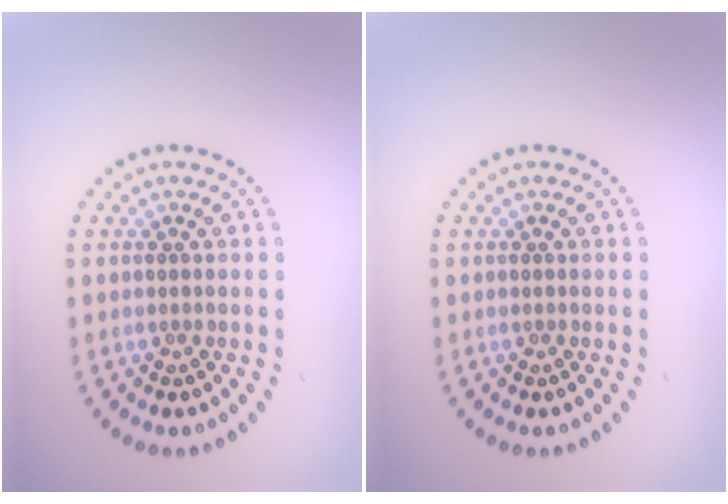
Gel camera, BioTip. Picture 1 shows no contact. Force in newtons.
{"total": 0.0}